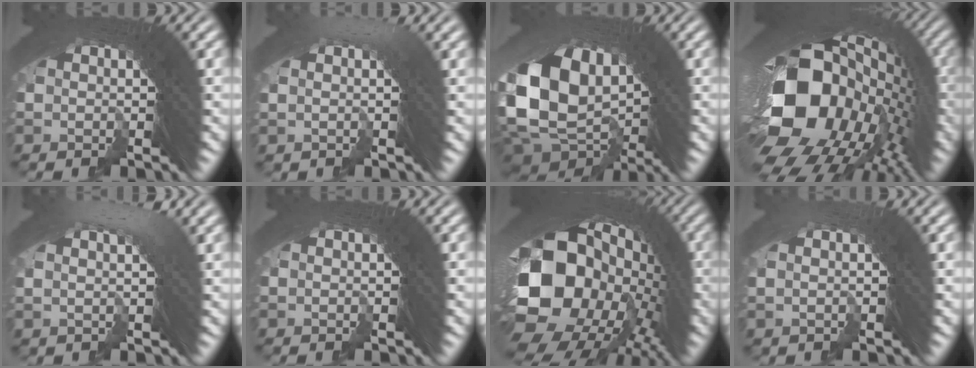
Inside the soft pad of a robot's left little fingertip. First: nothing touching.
{"total": 0.9, "force": [0.6, -0.3, 0.7], "torque": [0.008, 0.021, 0.003]}
{"total": 11.2, "force": [-1.7, 8.1, 7.6], "torque": [-0.176, -0.047, -0.004]}
{"total": 30.0, "force": [2.0, 17.8, 24.0], "torque": [-0.326, 0.034, 0.011]}
{"total": 2.0, "force": [1.3, -0.4, 1.5], "torque": [-0.007, 0.017, 0.019]}
{"total": 0.0}
{"total": 23.6, "force": [-0.7, 14.5, 18.6], "torque": [-0.281, -0.018, -0.003]}
{"total": 1.0, "force": [-0.2, -0.8, -0.6], "torque": [0.017, 0.006, -0.001]}